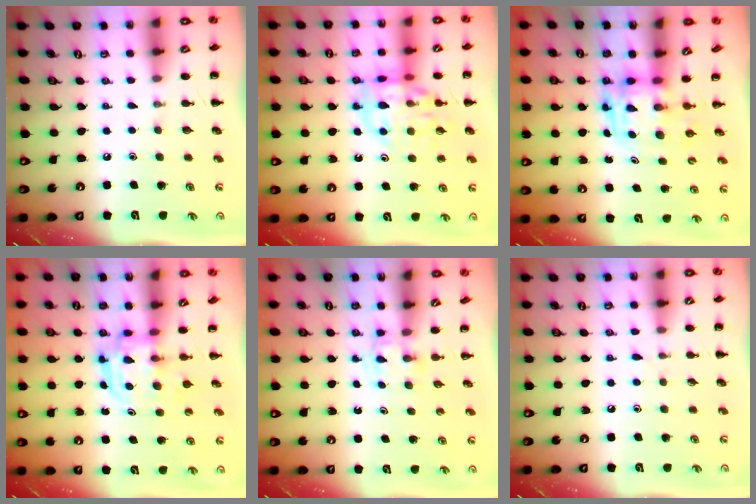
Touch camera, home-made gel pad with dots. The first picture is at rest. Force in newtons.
{"total": 13.3, "press": 13.2, "slide": 2.0}
{"total": 3.9, "press": 3.9, "slide": 0.7}
{"total": 2.9, "press": 2.9, "slide": 0.3}
{"total": 1.7, "press": 1.4, "slide": 0.9}
{"total": 4.0, "press": 3.6, "slide": 1.8}